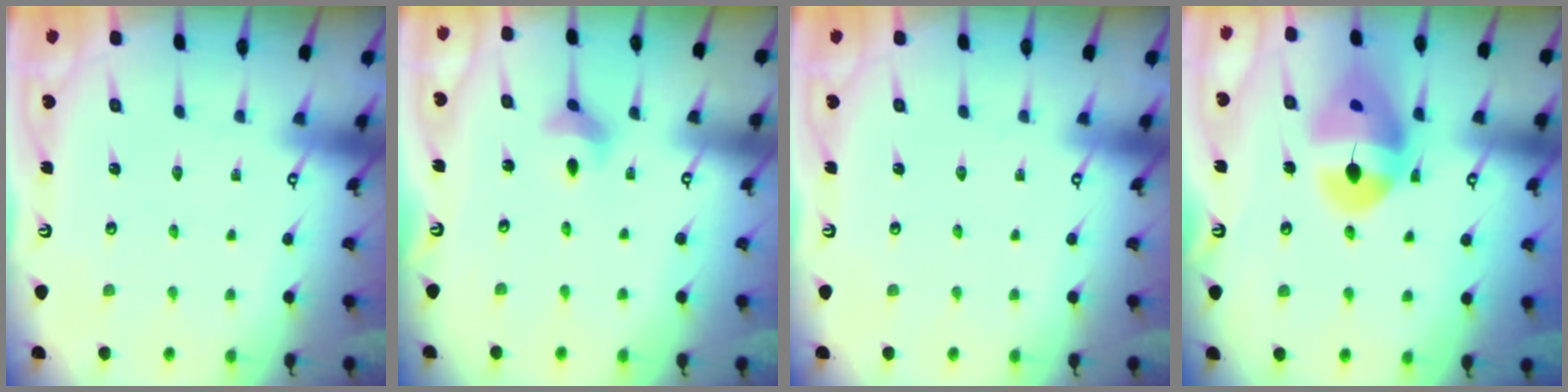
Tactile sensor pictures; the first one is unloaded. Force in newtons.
{"total": 3.5, "press": 3.4, "slide": 0.7}
{"total": 0.0}
{"total": 13.3, "press": 13.2, "slide": 1.6}